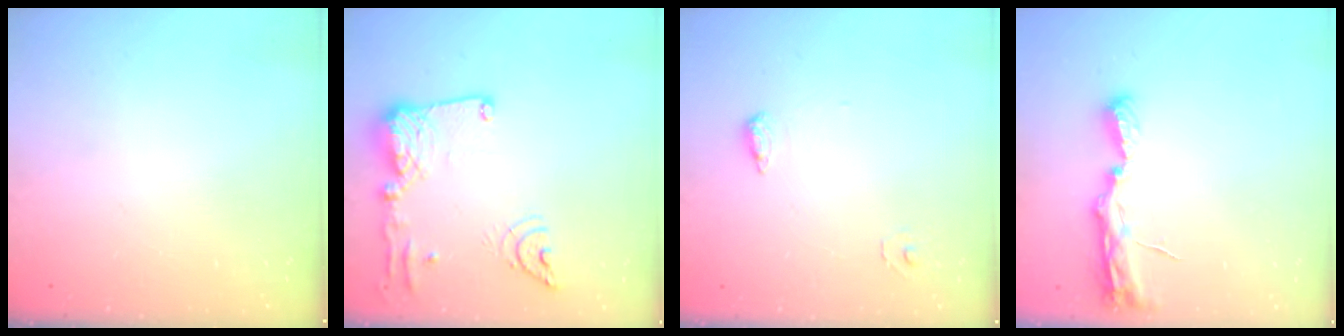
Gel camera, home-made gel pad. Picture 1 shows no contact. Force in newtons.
{"total": 17.2, "press": 17.1, "slide": 2.2}
{"total": 6.2, "press": 6.0, "slide": 1.2}
{"total": 7.6, "press": 7.6, "slide": 0.9}